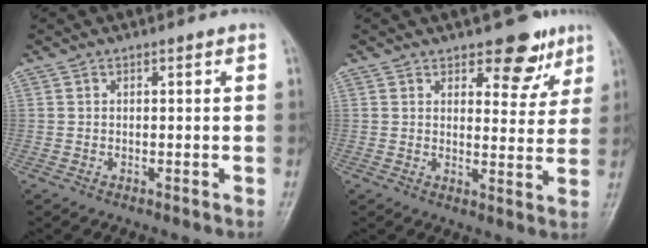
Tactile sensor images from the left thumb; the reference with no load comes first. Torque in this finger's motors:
{"motor_torque": [0.21, 0.29, -0.15, -0.09, 0.05]}